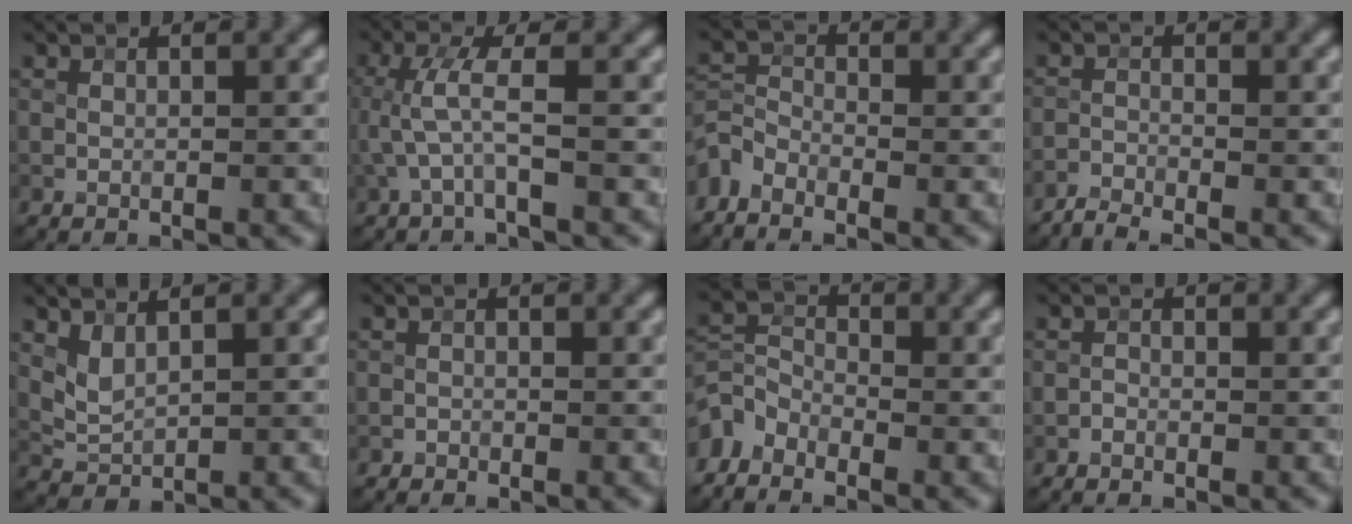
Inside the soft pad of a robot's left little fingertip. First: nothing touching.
{"total": 2.9, "force": [-0.4, 0.3, 2.8], "torque": [-0.068, 0.010, -0.010]}
{"total": 2.8, "force": [-2.1, 1.4, 1.2], "torque": [-0.027, 0.001, -0.057]}
{"total": 2.1, "force": [-2.0, 0.2, 0.8], "torque": [-0.022, -0.003, -0.047]}
{"total": 1.9, "force": [1.2, 0.9, 1.2], "torque": [-0.031, -0.006, 0.031]}
{"total": 0.5, "force": [-0.4, 0.3, -0.1], "torque": [0.004, 0.000, -0.009]}
{"total": 3.2, "force": [-2.4, 1.8, 1.3], "torque": [-0.029, 0.001, -0.061]}
{"total": 0.5, "force": [-0.4, 0.3, 0.2], "torque": [-0.001, 0.000, -0.009]}